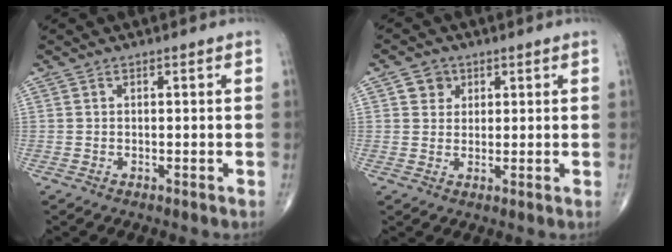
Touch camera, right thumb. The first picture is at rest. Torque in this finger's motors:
{"motor_torque": [0.45, 0.85, 0.12, 0.06, -0.02]}